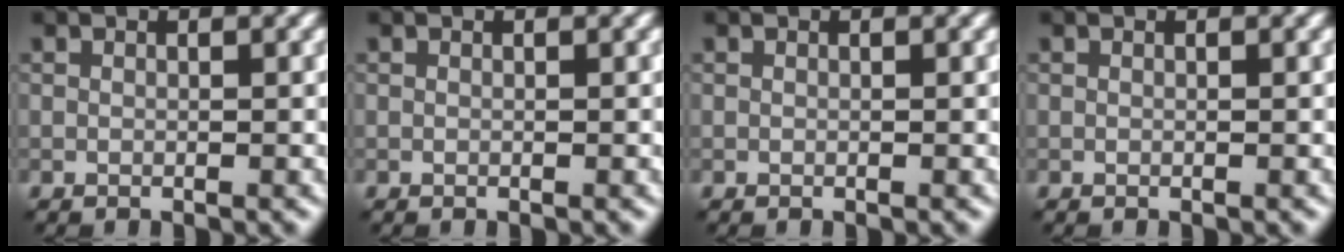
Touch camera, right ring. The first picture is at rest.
{"total": 0.0}
{"total": 0.0}
{"total": 0.0}